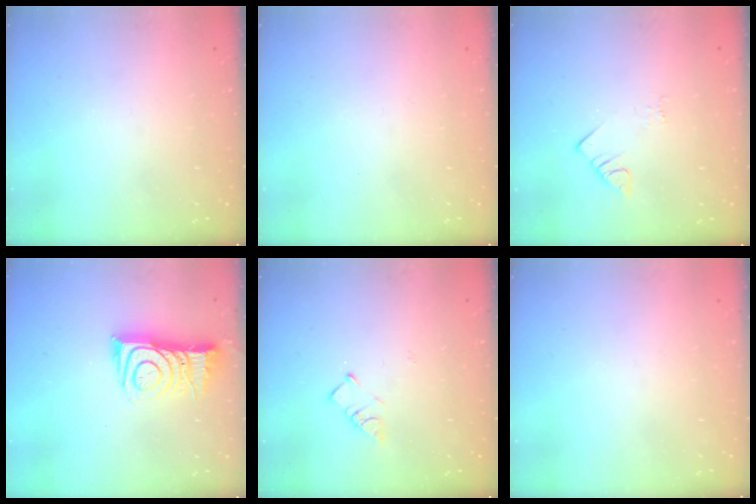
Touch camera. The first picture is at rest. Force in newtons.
{"total": 1.5, "press": 1.5, "slide": 0.1}
{"total": 2.7, "press": 2.7, "slide": 0.3}
{"total": 11.5, "press": 11.5, "slide": 0.9}
{"total": 2.9, "press": 2.9, "slide": 0.0}
{"total": 1.8, "press": 1.7, "slide": 0.1}